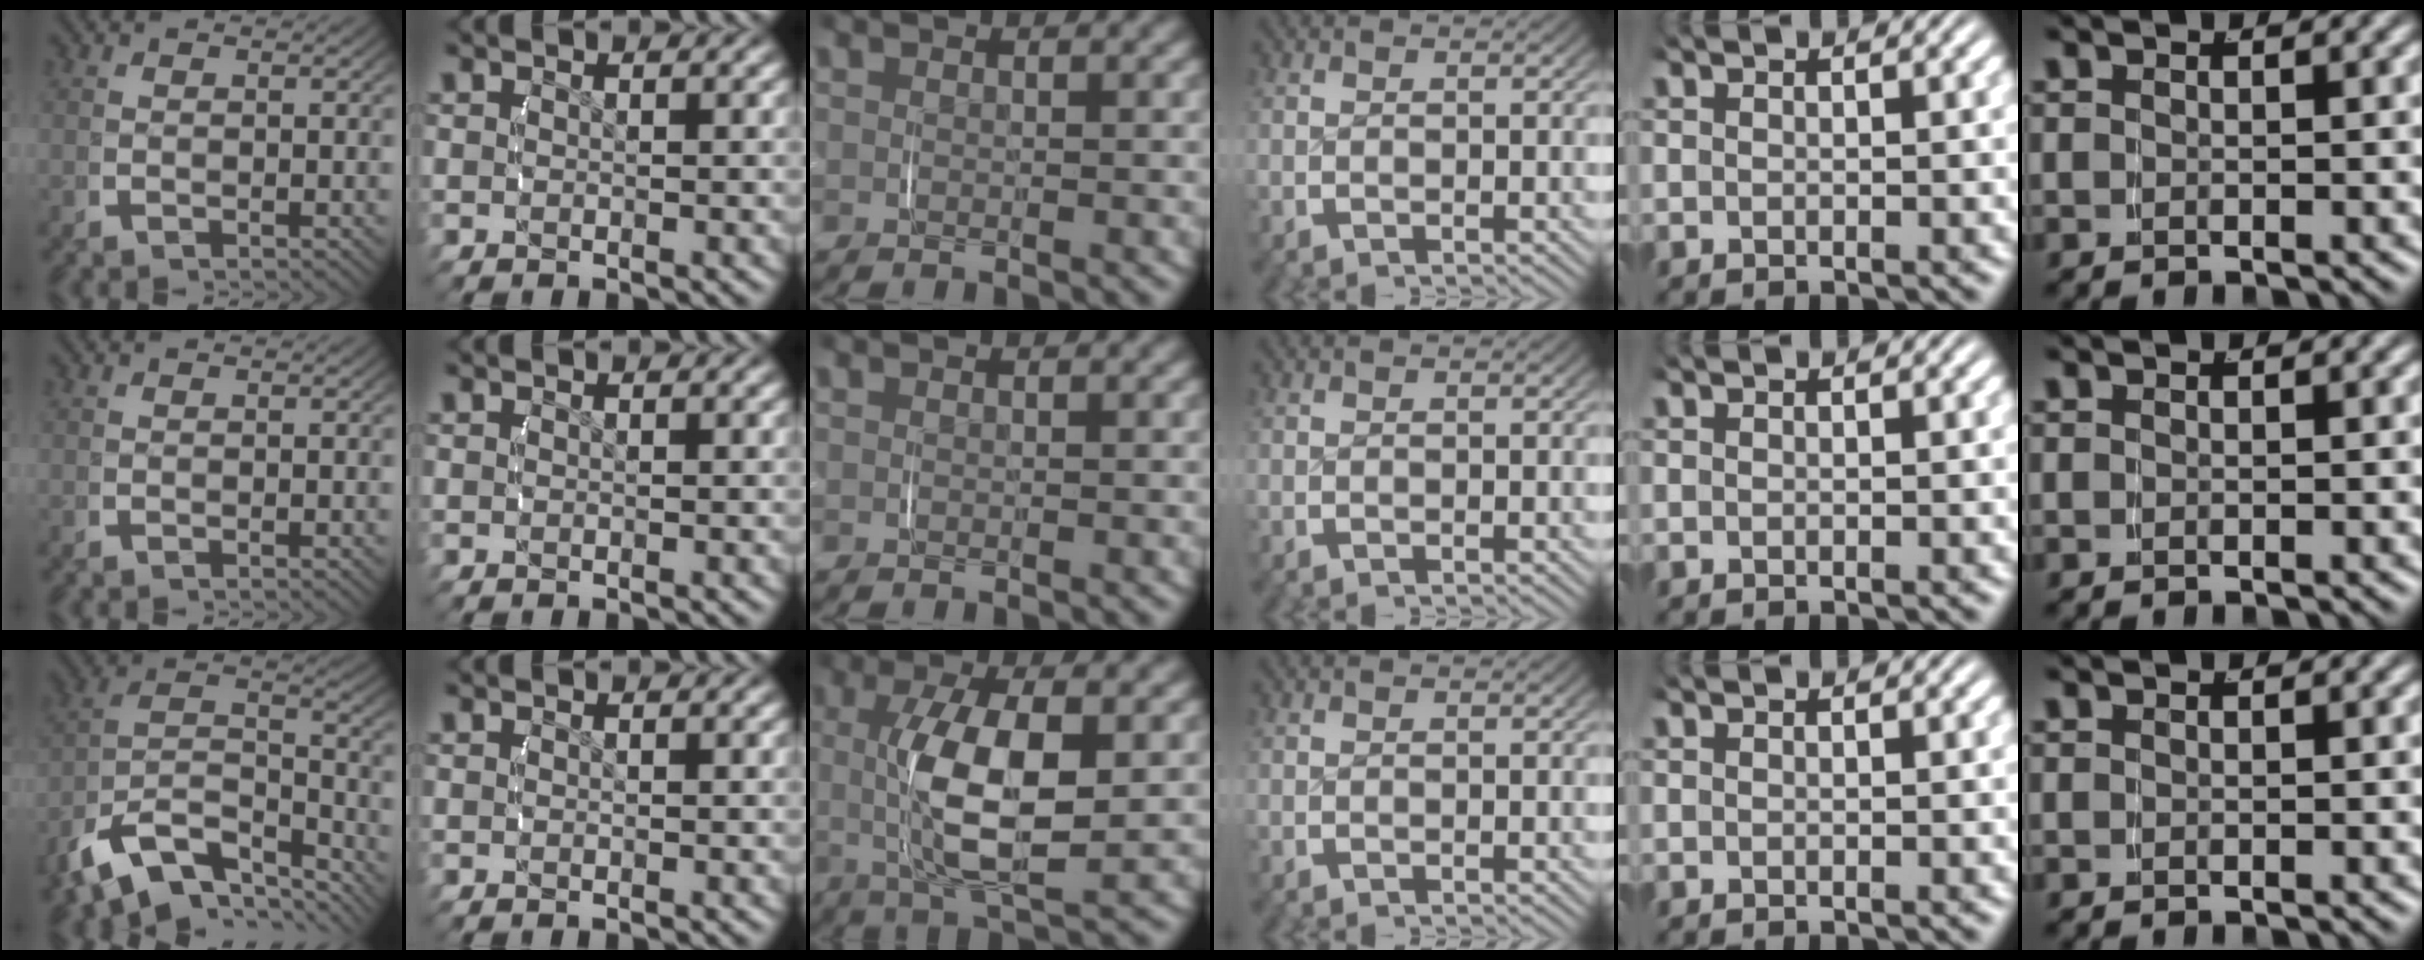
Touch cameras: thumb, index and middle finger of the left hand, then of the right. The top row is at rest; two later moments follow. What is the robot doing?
{"motion": "lift_and_place", "object": "backpack"}